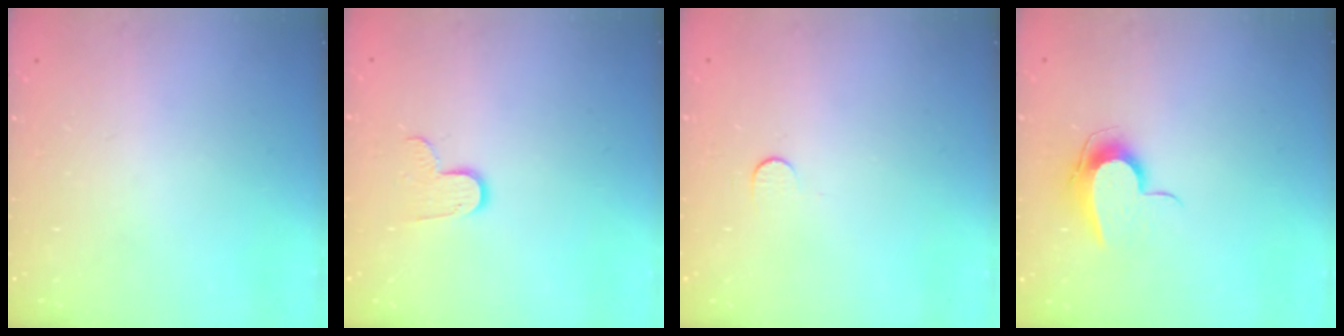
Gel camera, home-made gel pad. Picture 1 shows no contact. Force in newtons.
{"total": 7.6, "press": 7.6, "slide": 0.5}
{"total": 3.7, "press": 3.7, "slide": 0.4}
{"total": 9.2, "press": 9.2, "slide": 0.8}